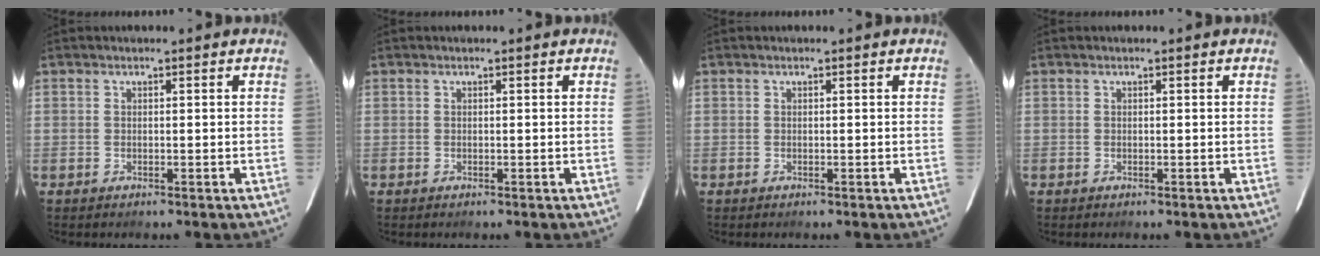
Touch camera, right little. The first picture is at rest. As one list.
[{"total": 0.0}, {"total": 0.0}, {"total": 0.0}]